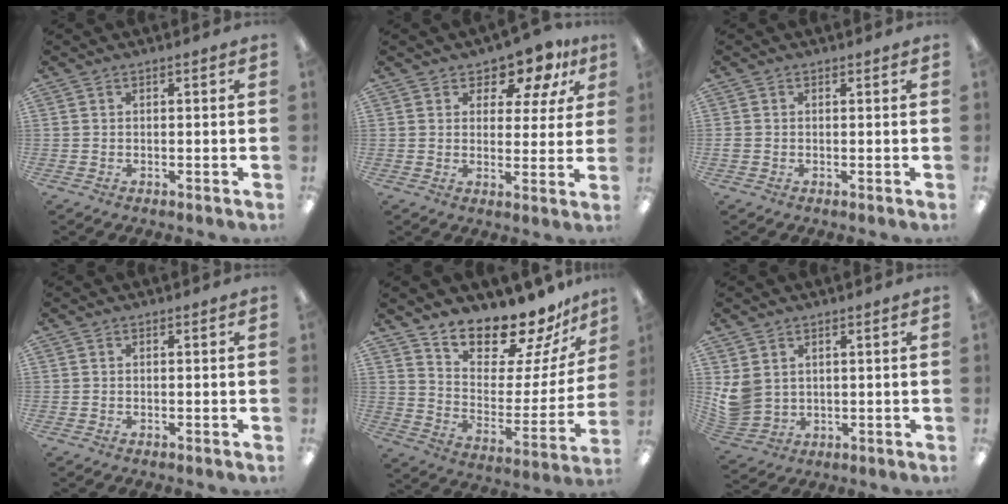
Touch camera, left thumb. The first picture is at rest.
{"total": 8.0, "force": [6.1, 4.1, 2.9], "torque": [-0.041, -0.042, 0.108]}
{"total": 0.9, "force": [0.0, 0.8, 0.4], "torque": [-0.008, 0.004, -0.002]}
{"total": 0.0}
{"total": 16.0, "force": [14.7, 4.7, 4.4], "torque": [-0.080, -0.136, 0.260]}
{"total": 6.3, "force": [2.3, 5.3, 2.4], "torque": [-0.061, -0.007, 0.047]}